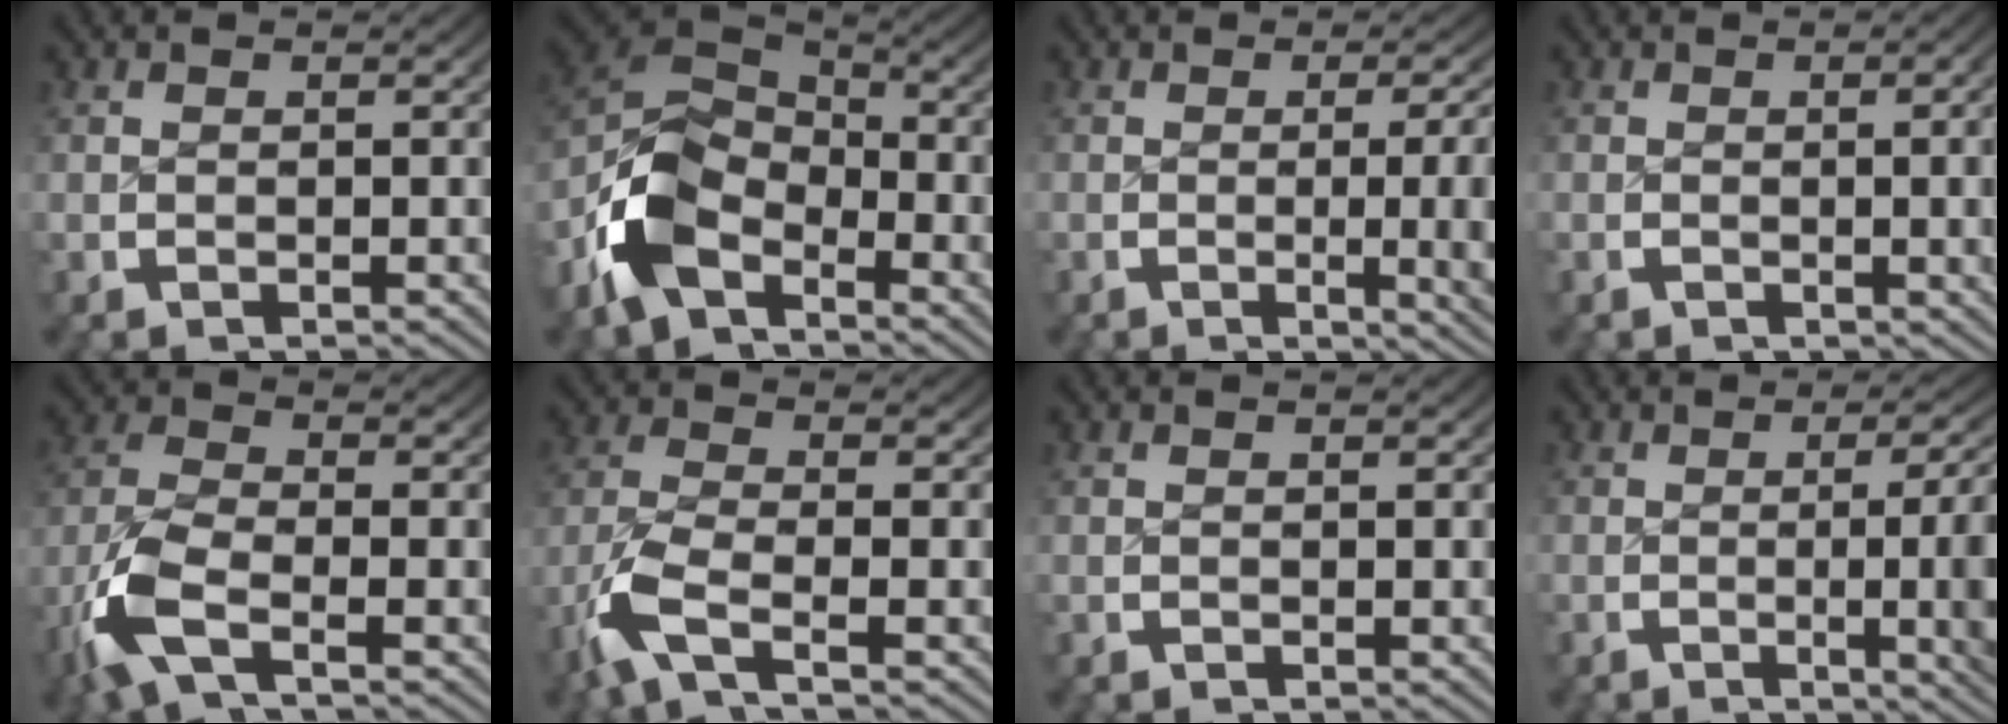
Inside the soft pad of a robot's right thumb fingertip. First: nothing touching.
{"total": 9.7, "force": [-2.0, 6.4, 7.0], "torque": [-0.142, -0.016, -0.030]}
{"total": 5.5, "force": [-1.2, 1.3, 5.2], "torque": [-0.067, -0.001, -0.020]}
{"total": 3.3, "force": [-0.4, 0.7, 3.2], "torque": [-0.031, 0.010, -0.013]}
{"total": 6.9, "force": [-2.7, 3.8, 5.0], "torque": [-0.120, -0.009, -0.050]}
{"total": 6.4, "force": [-3.0, 3.4, 4.6], "torque": [-0.118, -0.011, -0.054]}
{"total": 0.0}
{"total": 7.0, "force": [-1.1, 1.9, 6.6], "torque": [-0.089, 0.003, -0.021]}